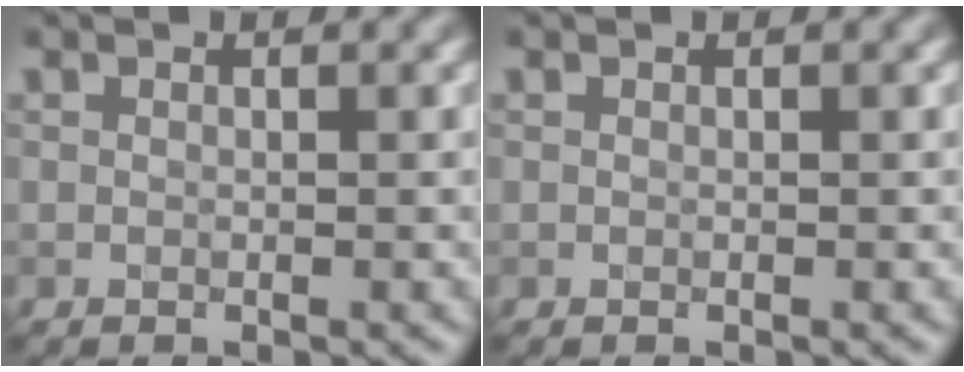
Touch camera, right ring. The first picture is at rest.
{"total": 0.0}